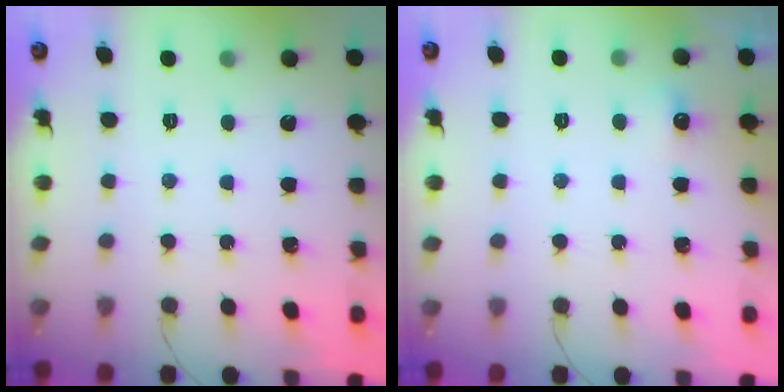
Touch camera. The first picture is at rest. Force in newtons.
{"total": 4.8, "press": 4.7, "slide": 1.1}